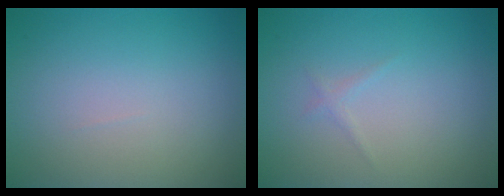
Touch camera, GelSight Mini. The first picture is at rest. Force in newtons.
{"total": 0.6, "press": 0.6, "slide": 0.0}